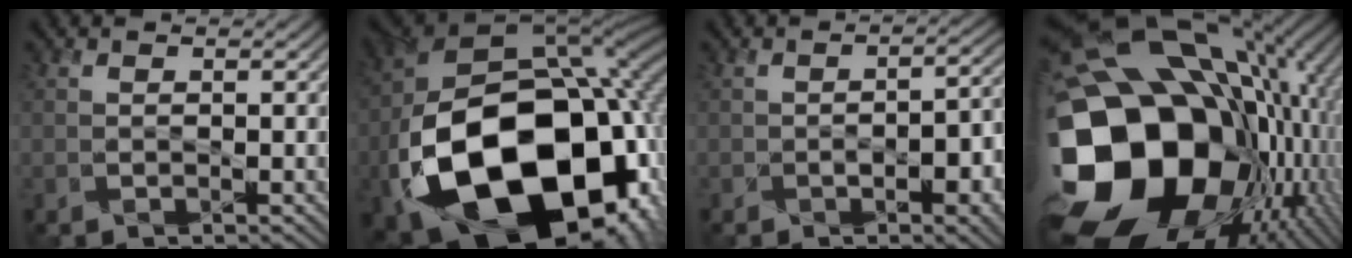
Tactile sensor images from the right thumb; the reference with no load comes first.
{"total": 22.8, "force": [-7.5, 15.5, 15.0], "torque": [-0.322, -0.054, -0.093]}
{"total": 7.3, "force": [-2.4, 3.5, 5.9], "torque": [-0.072, -0.006, -0.028]}
{"total": 23.5, "force": [-2.4, 17.2, 15.8], "torque": [-0.351, -0.078, -0.006]}